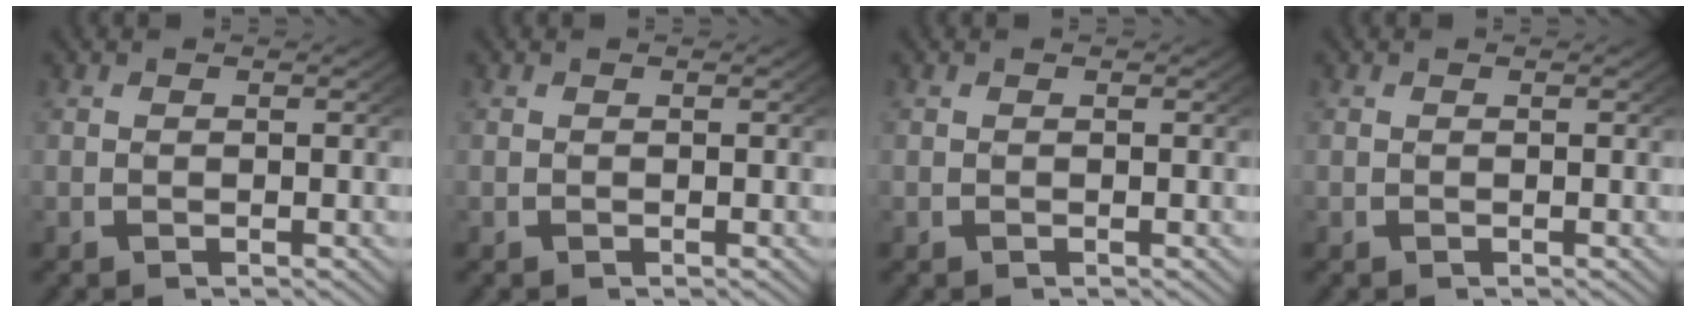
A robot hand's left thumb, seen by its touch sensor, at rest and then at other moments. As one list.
[{"total": 0.0}, {"total": 0.0}, {"total": 0.0}]